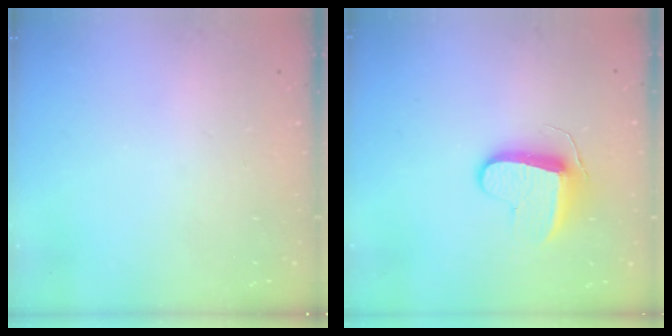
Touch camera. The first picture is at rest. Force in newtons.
{"total": 9.6, "press": 9.6, "slide": 0.2}